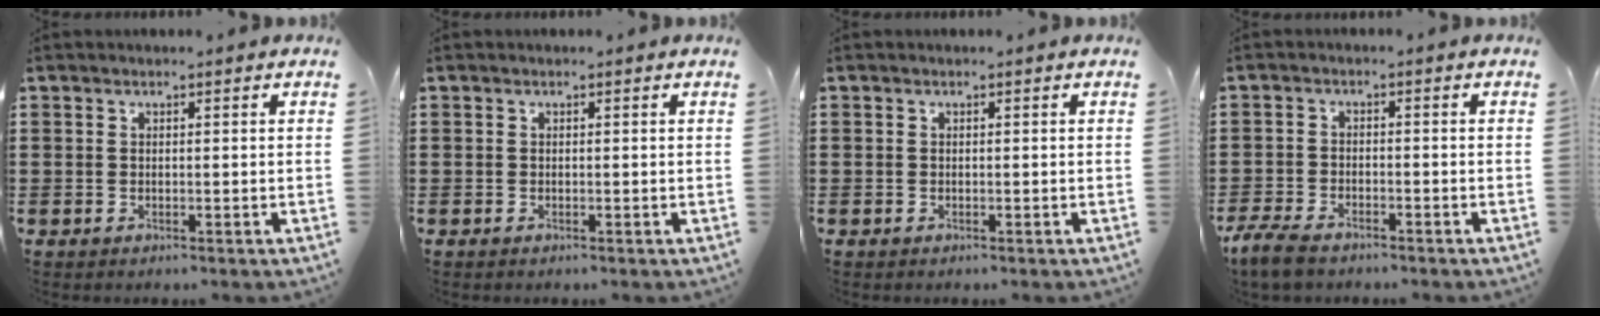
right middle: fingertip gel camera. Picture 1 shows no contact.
{"total": 0.0}
{"total": 0.0}
{"total": 3.8, "force": [-3.2, 1.1, 1.8], "torque": [-0.057, -0.005, -0.071]}